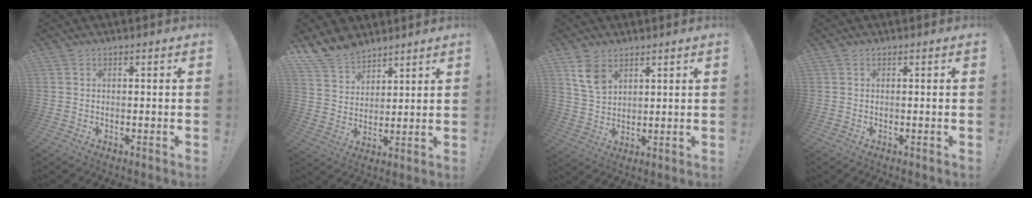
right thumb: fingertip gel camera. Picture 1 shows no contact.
{"total": 10.7, "force": [9.1, 5.2, 2.1], "torque": [-0.049, -0.066, 0.180]}
{"total": 7.5, "force": [4.5, 4.6, 3.9], "torque": [-0.064, -0.016, 0.087]}
{"total": 0.0}